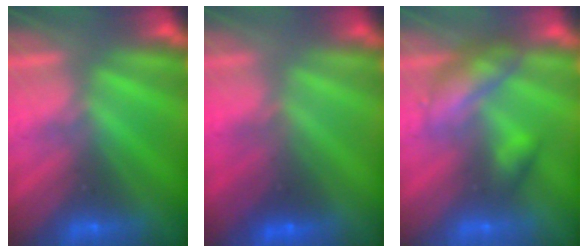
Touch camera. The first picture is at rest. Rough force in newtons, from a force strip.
{"total": 1.8}
{"total": 2.6}